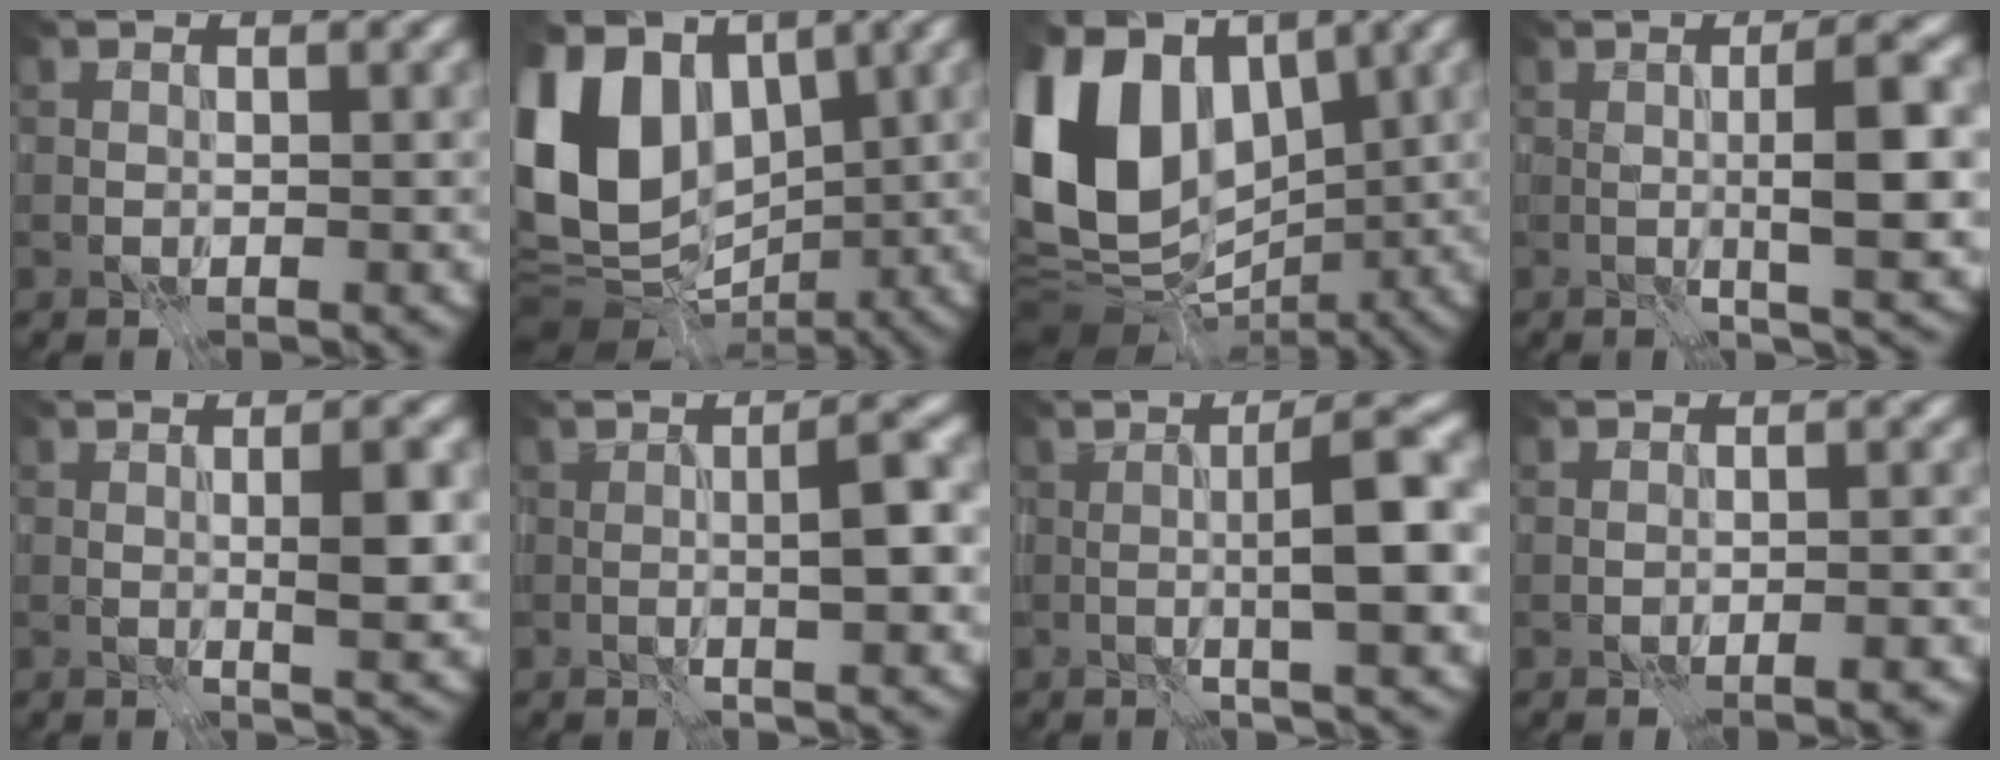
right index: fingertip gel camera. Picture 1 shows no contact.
{"total": 13.7, "force": [2.3, 10.0, 9.2], "torque": [-0.202, 0.007, 0.028]}
{"total": 16.1, "force": [2.3, 11.6, 10.9], "torque": [-0.231, 0.021, 0.025]}
{"total": 6.3, "force": [-0.1, 0.6, 6.3], "torque": [-0.092, 0.004, -0.003]}
{"total": 4.2, "force": [0.2, 0.3, 4.2], "torque": [-0.062, 0.002, 0.004]}
{"total": 3.6, "force": [-0.2, 0.1, 3.6], "torque": [-0.057, 0.007, -0.008]}
{"total": 6.2, "force": [-0.4, 0.5, 6.2], "torque": [-0.097, 0.011, -0.010]}
{"total": 1.6, "force": [-1.2, 0.0, 1.1], "torque": [-0.015, -0.001, -0.018]}